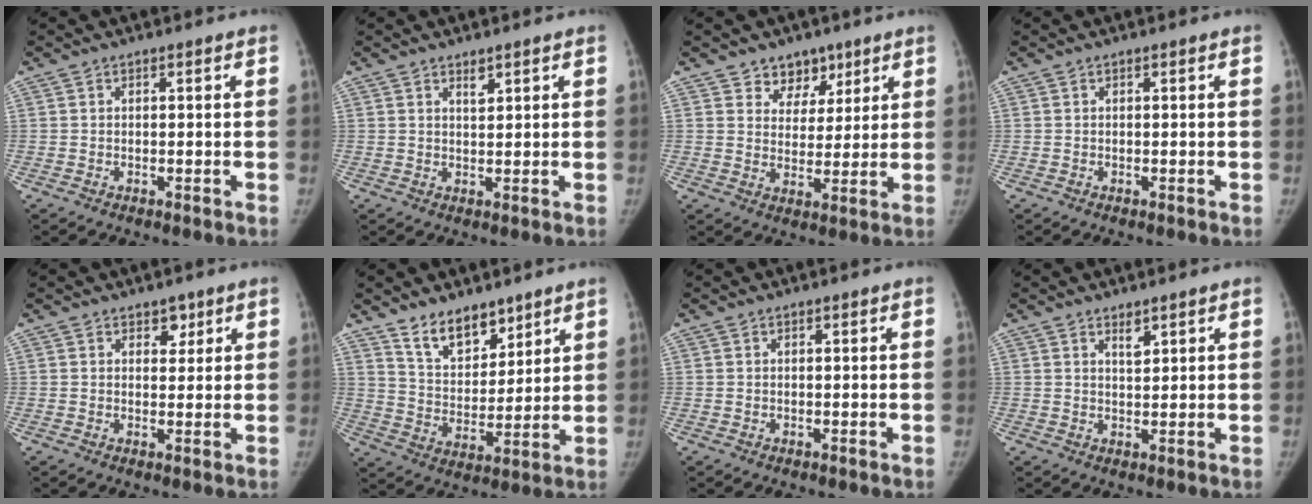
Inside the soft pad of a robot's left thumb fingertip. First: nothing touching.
{"total": 1.8, "force": [1.3, 0.7, 1.0], "torque": [-0.009, -0.010, 0.023]}
{"total": 8.7, "force": [6.4, 5.7, 1.9], "torque": [0.020, -0.045, 0.113]}
{"total": 0.0}
{"total": 2.6, "force": [1.6, 1.8, 1.0], "torque": [0.008, -0.009, 0.021]}
{"total": 10.4, "force": [7.8, 5.3, 4.3], "torque": [-0.036, -0.062, 0.147]}
{"total": 0.0}
{"total": 2.1, "force": [1.5, 0.8, 1.3], "torque": [-0.014, -0.013, 0.028]}